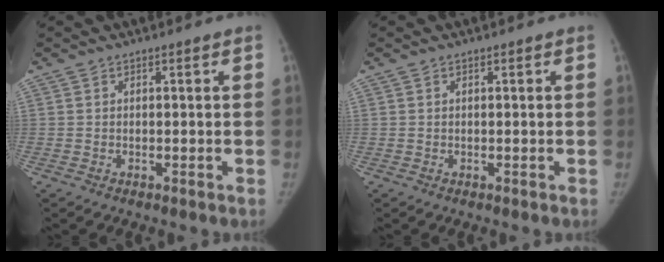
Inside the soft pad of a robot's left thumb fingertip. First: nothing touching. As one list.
[{"total": 0.0}]